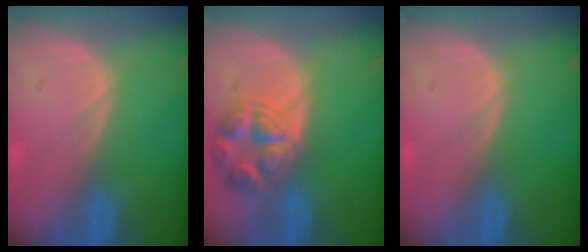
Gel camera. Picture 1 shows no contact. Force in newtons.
{"total": 7.8, "press": 7.0, "slide": 3.5}
{"total": 0.0}